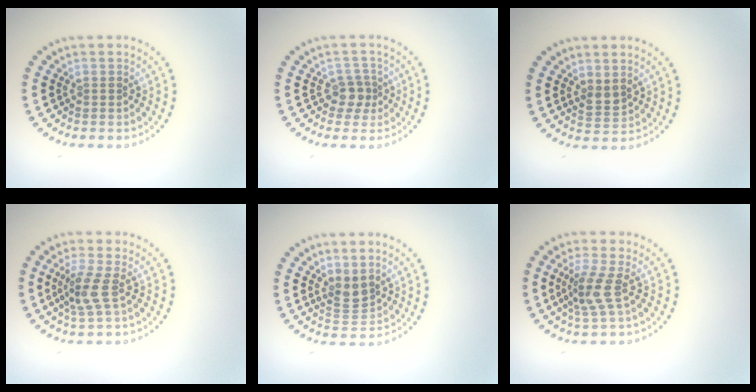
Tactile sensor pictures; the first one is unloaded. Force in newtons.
{"total": 1.9, "press": 1.5, "slide": 1.1}
{"total": 1.5, "press": 1.4, "slide": 0.7}
{"total": 2.6, "press": 2.1, "slide": 1.6}
{"total": 2.2, "press": 1.8, "slide": 1.3}
{"total": 2.8, "press": 2.1, "slide": 1.8}